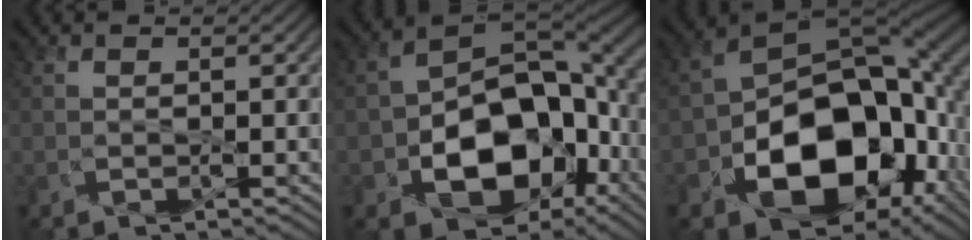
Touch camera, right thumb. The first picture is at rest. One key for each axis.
{"total": 13.8, "fx": -3.0, "fy": 9.7, "fz": 9.3, "tx": -0.154, "ty": -0.023, "tz": -0.049}
{"total": 15.9, "fx": -4.2, "fy": 11.4, "fz": 10.3, "tx": -0.159, "ty": -0.033, "tz": -0.061}